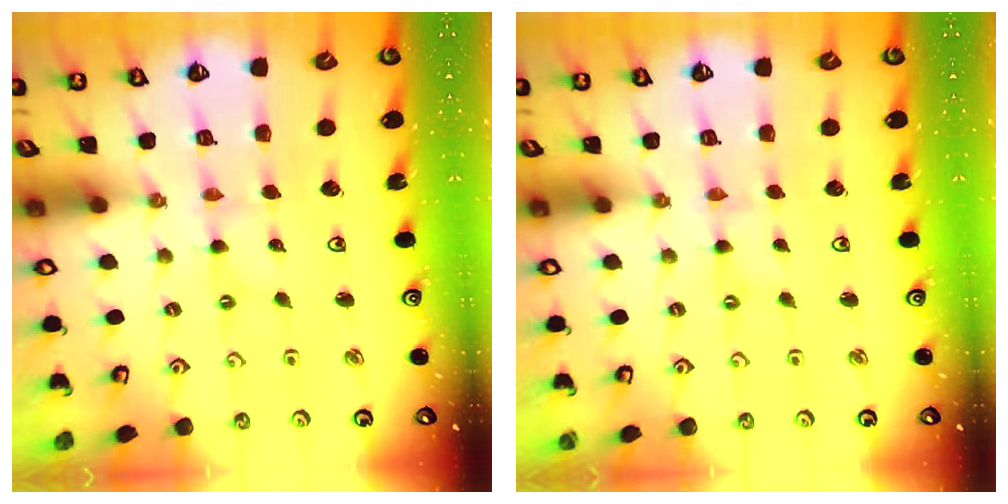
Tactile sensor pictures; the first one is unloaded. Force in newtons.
{"total": 0.0}